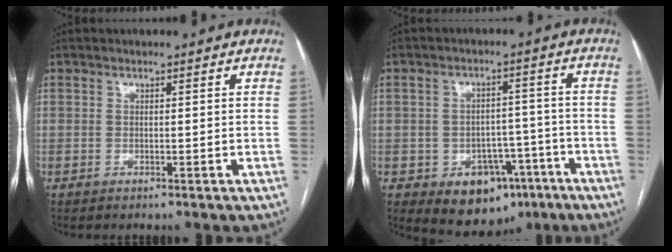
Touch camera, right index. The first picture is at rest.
{"total": 9.9, "force": [-5.0, 7.1, 4.6], "torque": [-0.055, 0.025, -0.060]}